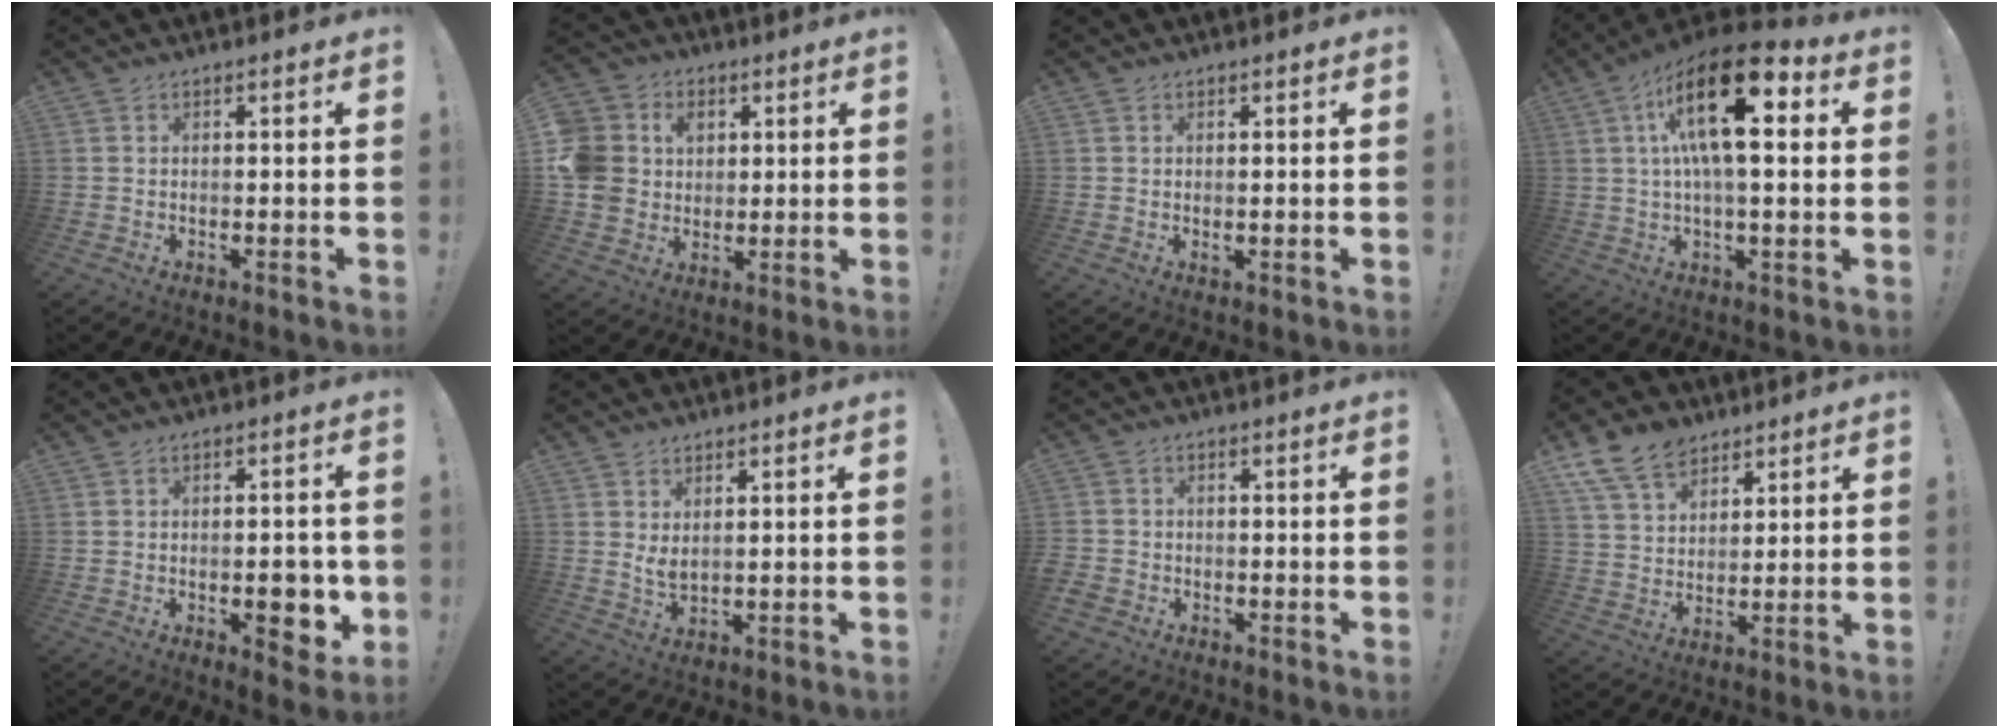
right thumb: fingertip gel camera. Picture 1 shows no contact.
{"total": 11.6, "force": [1.9, 10.6, 4.3], "torque": [-0.097, -0.004, 0.042]}
{"total": 0.6, "force": [0.4, 0.3, 0.2], "torque": [0.005, -0.004, 0.007]}
{"total": 21.0, "force": [6.1, 7.7, 18.6], "torque": [-0.308, -0.018, 0.096]}
{"total": 7.8, "force": [-1.8, 4.0, 6.4], "torque": [-0.060, 0.001, -0.025]}
{"total": 3.6, "force": [1.8, 1.6, 2.7], "torque": [-0.032, -0.018, 0.030]}
{"total": 2.3, "force": [-1.5, 1.6, 0.7], "torque": [-0.012, 0.006, -0.027]}
{"total": 12.3, "force": [8.2, 7.9, 4.7], "torque": [-0.085, -0.045, 0.161]}